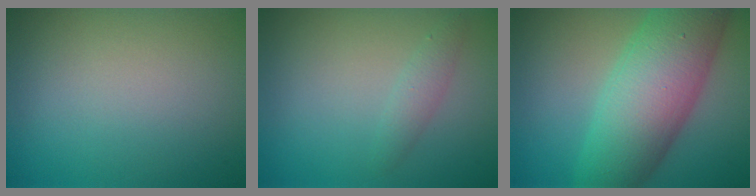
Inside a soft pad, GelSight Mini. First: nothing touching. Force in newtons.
{"total": 1.4, "press": 1.4, "slide": 0.0}
{"total": 10.2, "press": 10.2, "slide": 0.1}